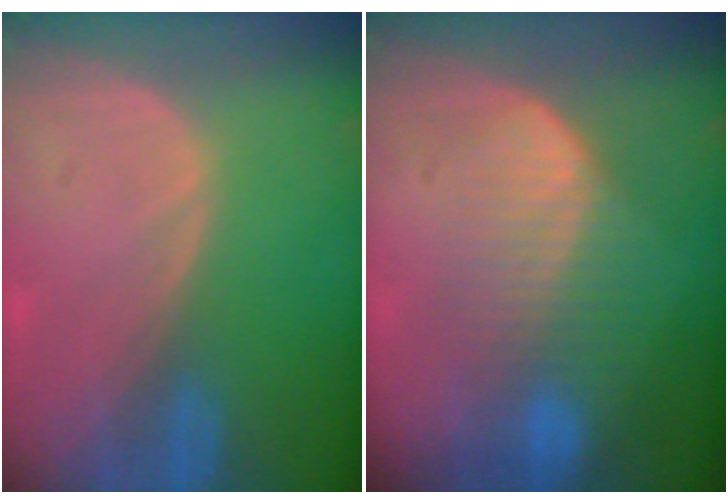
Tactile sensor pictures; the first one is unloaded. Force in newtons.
{"total": 6.9, "press": 6.7, "slide": 1.5}